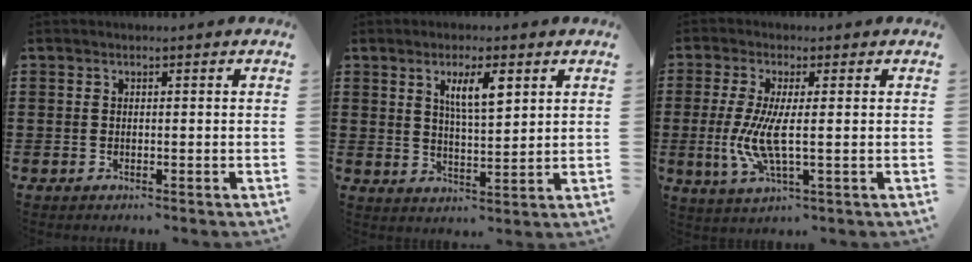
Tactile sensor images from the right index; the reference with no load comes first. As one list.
[{"total": 5.6, "force": [2.6, 1.6, 4.7], "torque": [-0.092, 0.005, 0.041]}, {"total": 7.7, "force": [-0.4, 1.8, 7.4], "torque": [-0.161, -0.016, -0.010]}]